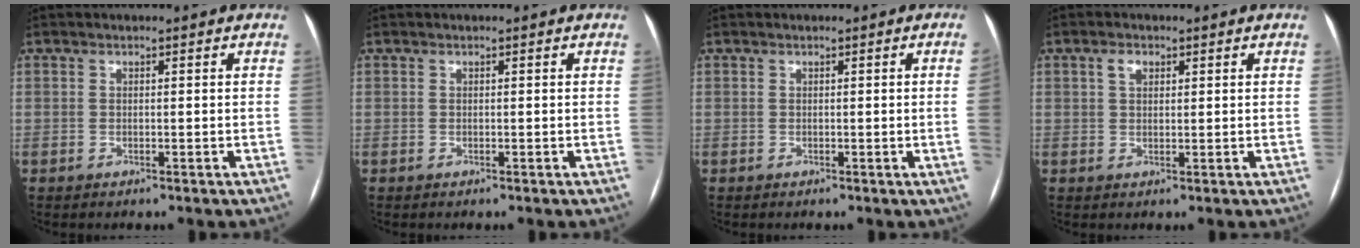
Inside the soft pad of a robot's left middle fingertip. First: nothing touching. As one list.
[{"total": 0.0}, {"total": 2.0, "force": [-0.2, -0.8, 1.8], "torque": [-0.022, -0.001, -0.002]}, {"total": 2.2, "force": [1.0, 1.3, 1.4], "torque": [-0.028, 0.009, 0.020]}]